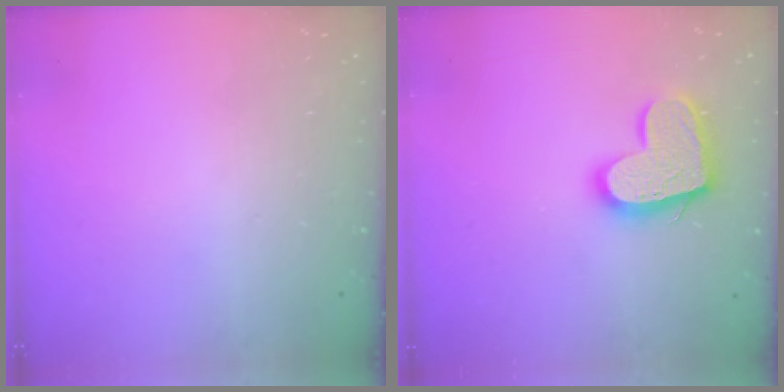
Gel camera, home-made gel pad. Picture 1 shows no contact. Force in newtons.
{"total": 15.1, "press": 15.0, "slide": 1.0}